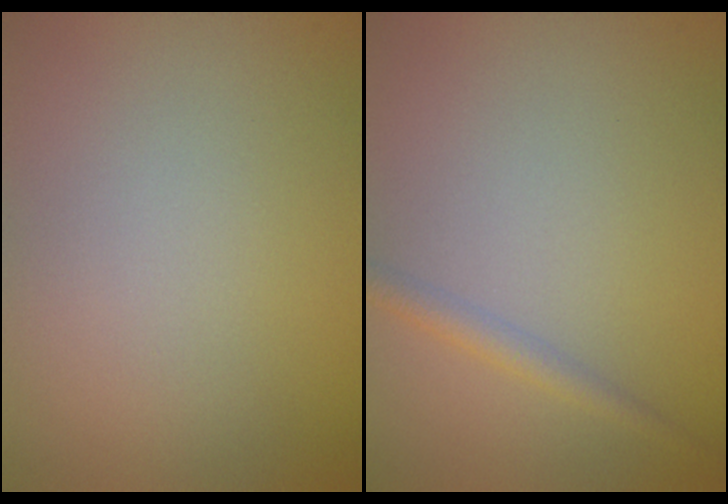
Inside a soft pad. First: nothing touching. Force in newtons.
{"total": 1.5, "press": 1.5, "slide": 0.1}